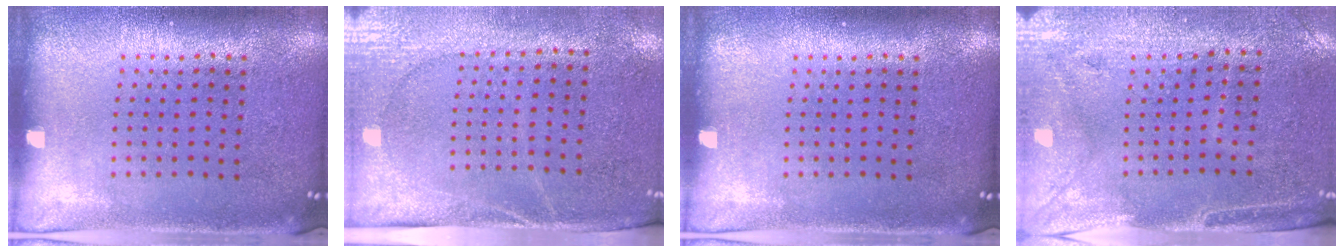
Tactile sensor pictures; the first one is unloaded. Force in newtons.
{"total": 2.7, "press": 2.3, "slide": 1.5}
{"total": 0.0}
{"total": 3.0, "press": 2.5, "slide": 1.5}